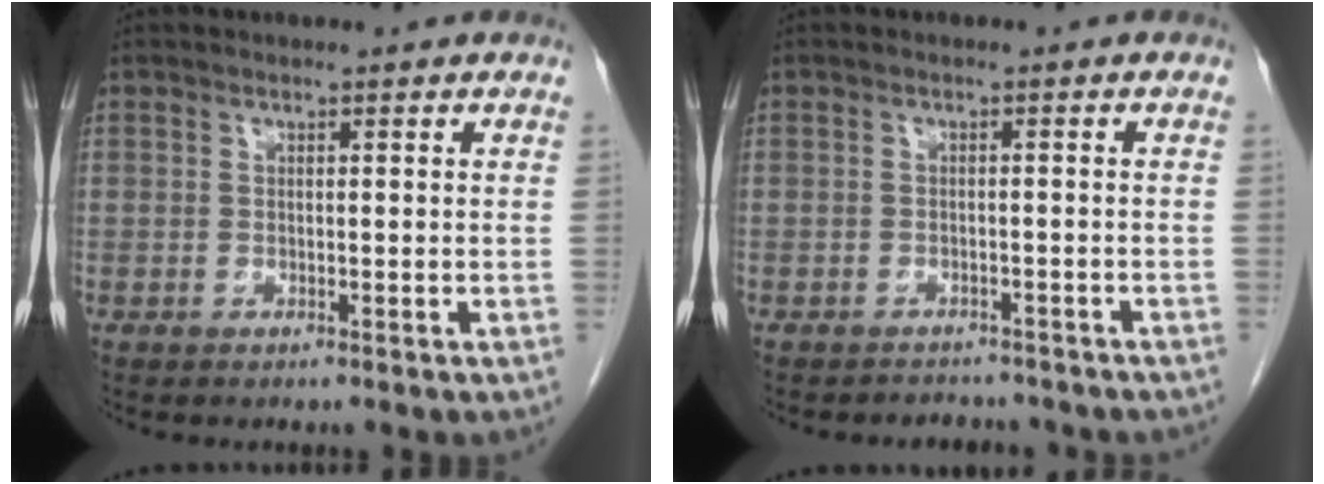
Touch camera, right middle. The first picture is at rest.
{"total": 5.1, "force": [-4.7, 1.9, 0.7], "torque": [-0.008, 0.002, -0.052]}